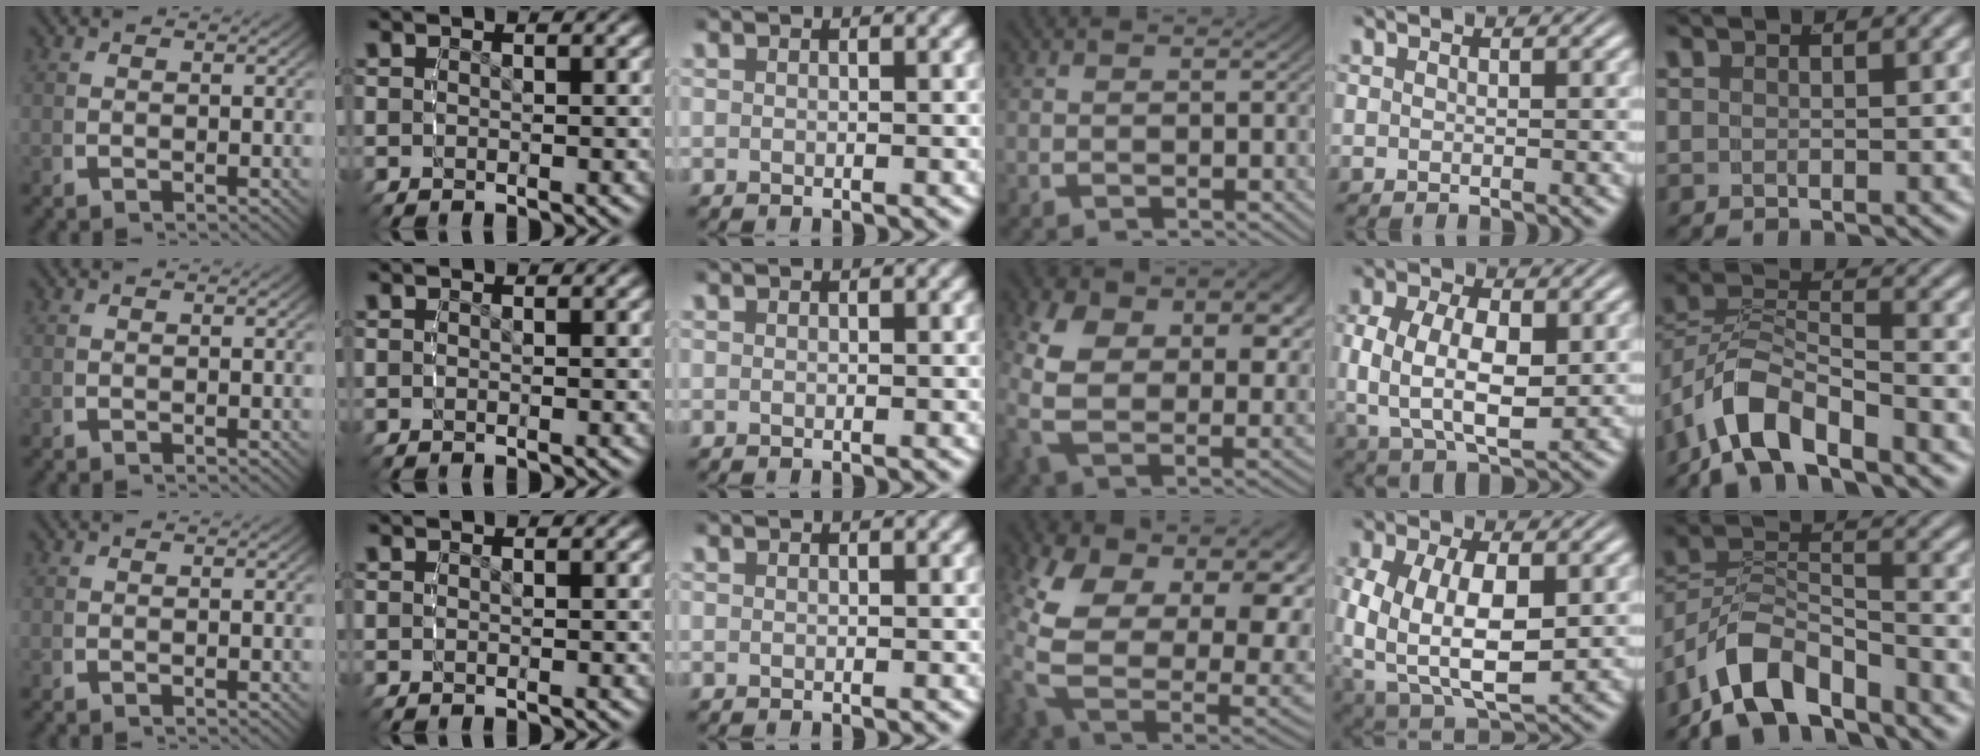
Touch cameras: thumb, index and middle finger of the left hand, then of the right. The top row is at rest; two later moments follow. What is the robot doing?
{"motion": "grasp_and_lifting", "object": "backpack"}